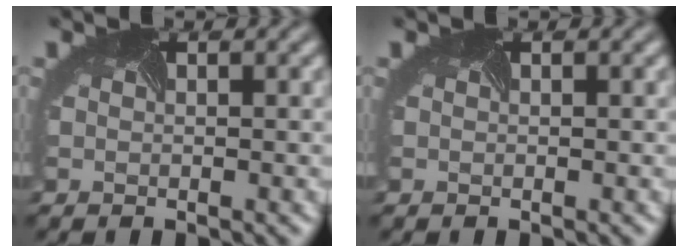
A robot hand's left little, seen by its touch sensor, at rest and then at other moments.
{"total": 0.0}